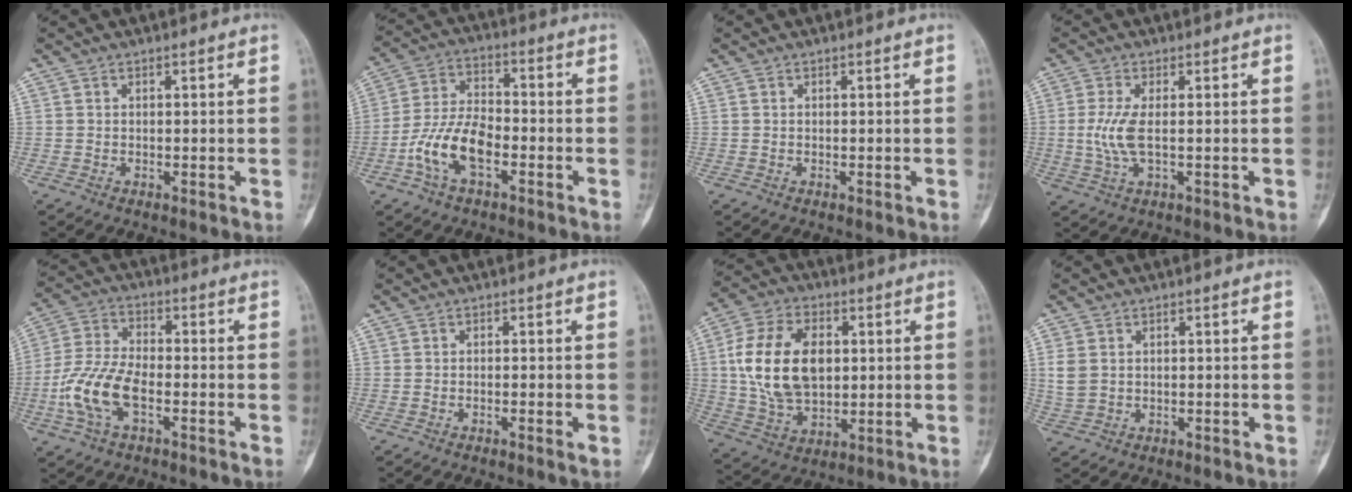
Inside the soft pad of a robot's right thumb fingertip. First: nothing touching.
{"total": 11.0, "force": [-4.1, 5.6, 8.5], "torque": [-0.172, 0.032, -0.081]}
{"total": 0.0}
{"total": 5.4, "force": [-0.1, 1.8, 5.1], "torque": [-0.130, -0.004, -0.001]}
{"total": 11.6, "force": [-3.6, 5.9, 9.3], "torque": [-0.202, 0.024, -0.073]}
{"total": 1.5, "force": [-0.6, 0.2, 1.4], "torque": [-0.031, -0.001, -0.011]}
{"total": 17.2, "force": [2.3, 11.1, 13.0], "torque": [-0.222, 0.001, 0.047]}
{"total": 3.5, "force": [0.5, 2.6, 2.2], "torque": [-0.053, 0.003, 0.016]}